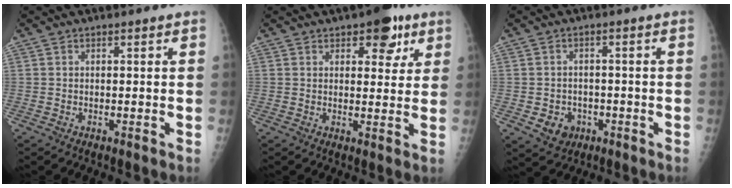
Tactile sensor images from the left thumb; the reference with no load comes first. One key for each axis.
{"total": 7.7, "fx": 4.1, "fy": 4.0, "fz": 5.2, "tx": -0.032, "ty": -0.013, "tz": 0.047}
{"total": 5.1, "fx": -1.8, "fy": 4.4, "fz": 1.9, "tx": -0.010, "ty": 0.010, "tz": -0.019}